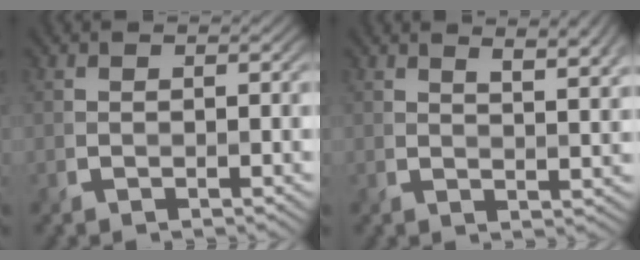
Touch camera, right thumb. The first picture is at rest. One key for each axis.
{"total": 5.7, "fx": 3.5, "fy": 1.5, "fz": 4.2, "tx": -0.062, "ty": 0.004, "tz": 0.056}